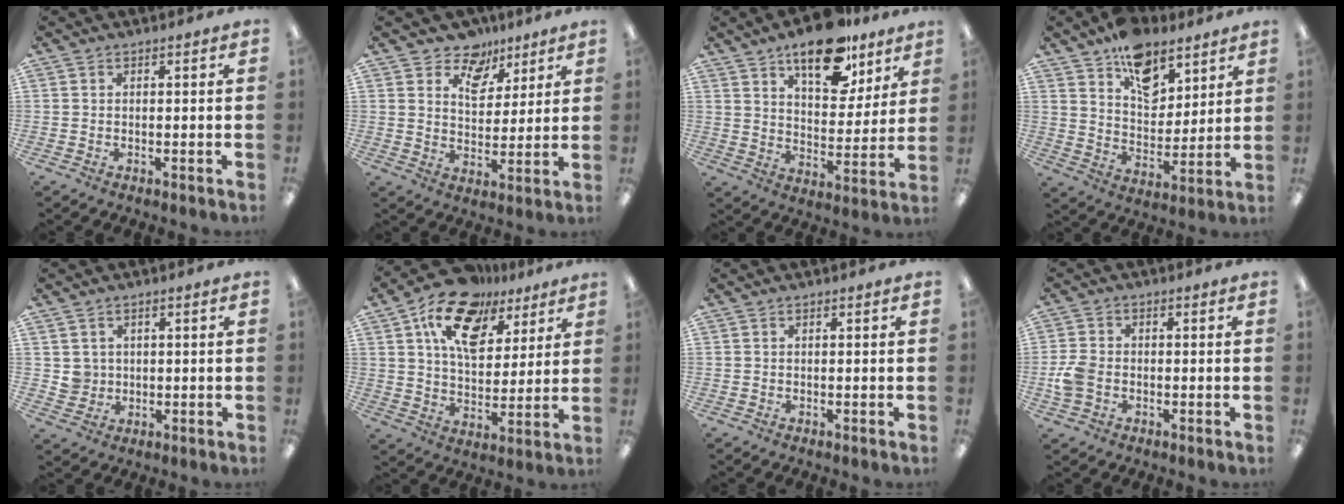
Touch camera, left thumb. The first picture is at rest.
{"total": 8.7, "force": [6.3, 5.6, 2.2], "torque": [-0.037, -0.039, 0.114]}
{"total": 17.0, "force": [12.1, 7.6, 9.3], "torque": [-0.127, -0.066, 0.204]}
{"total": 13.3, "force": [9.1, 7.7, 5.9], "torque": [-0.073, -0.054, 0.165]}
{"total": 3.8, "force": [1.2, 3.6, 0.2], "torque": [-0.007, 0.004, 0.023]}
{"total": 16.4, "force": [10.0, 9.7, 8.7], "torque": [-0.155, -0.043, 0.181]}
{"total": 0.0}
{"total": 5.7, "force": [-1.2, 4.2, 3.6], "torque": [-0.071, 0.010, -0.021]}